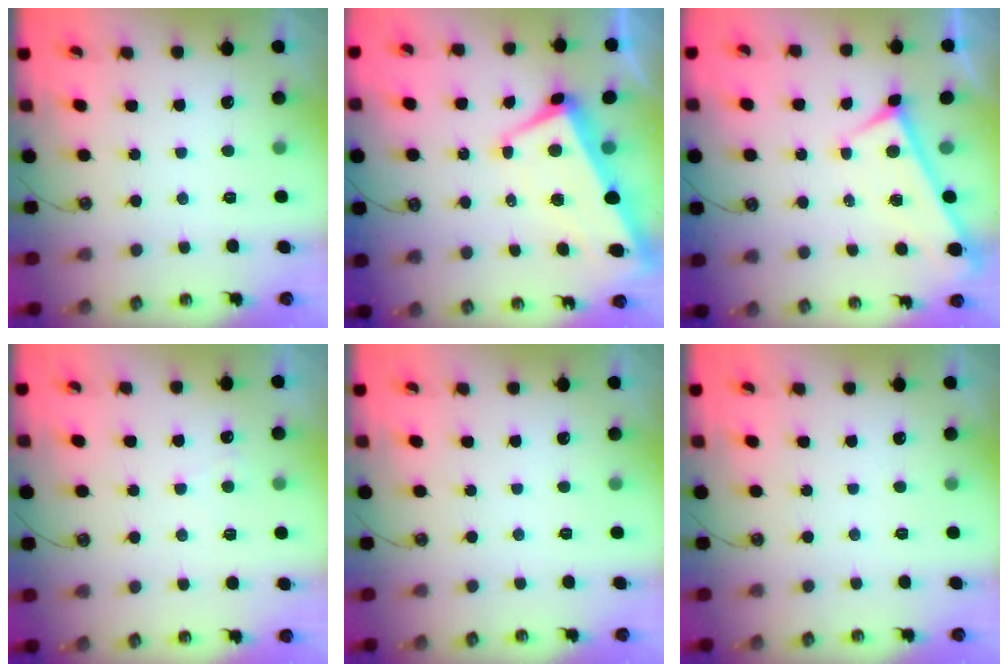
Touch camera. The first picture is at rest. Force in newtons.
{"total": 1.6, "press": 0.9, "slide": 1.3}
{"total": 0.0}
{"total": 5.4, "press": 5.4, "slide": 0.4}
{"total": 0.0}
{"total": 0.0}